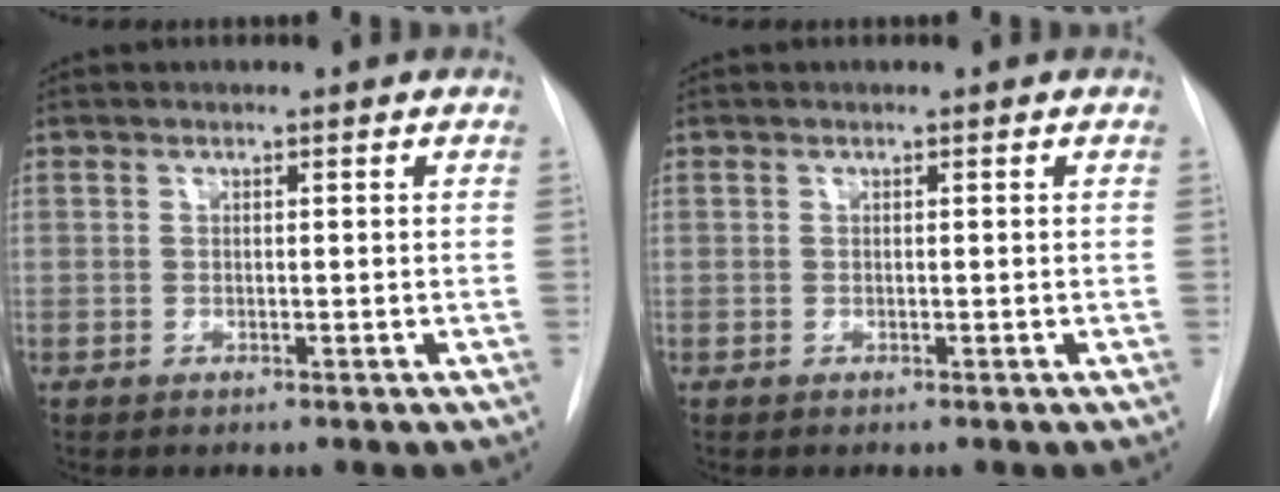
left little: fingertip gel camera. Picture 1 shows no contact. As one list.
[{"total": 0.0}]